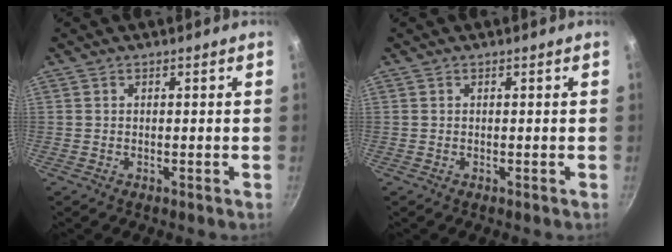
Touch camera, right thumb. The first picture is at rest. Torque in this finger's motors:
{"motor_torque": [-0.13, -0.13, 0.16, -0.15, 0.00]}